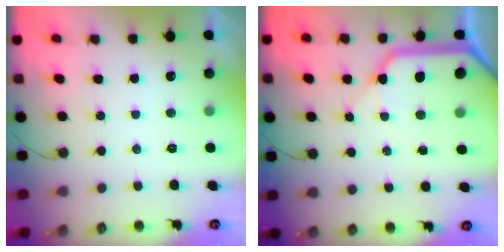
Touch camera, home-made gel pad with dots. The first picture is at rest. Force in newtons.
{"total": 13.2, "press": 13.1, "slide": 1.8}